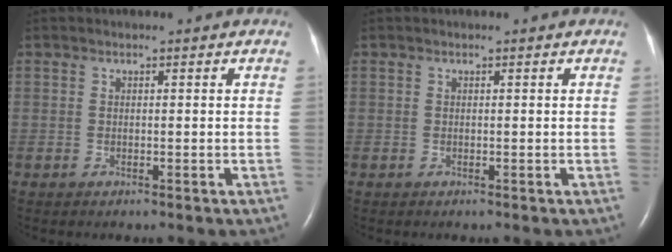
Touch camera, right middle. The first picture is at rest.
{"total": 0.0}